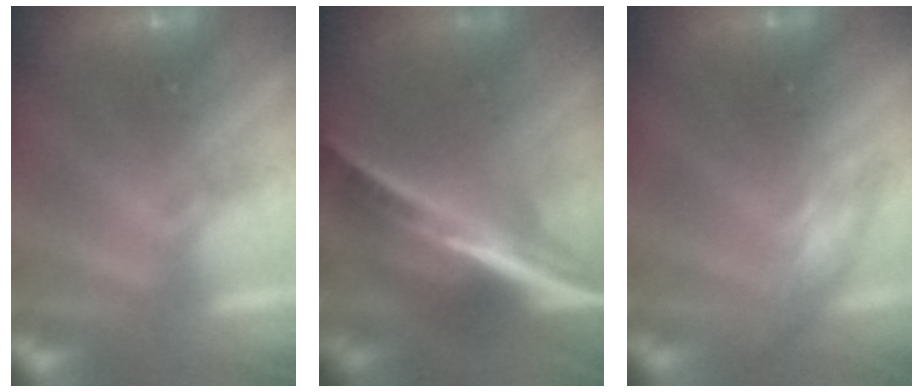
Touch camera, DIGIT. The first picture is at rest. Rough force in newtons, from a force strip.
{"total": 6.3}
{"total": 2.5}